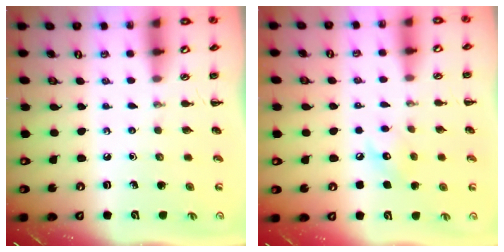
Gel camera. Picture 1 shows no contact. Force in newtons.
{"total": 7.3, "press": 7.3, "slide": 0.8}